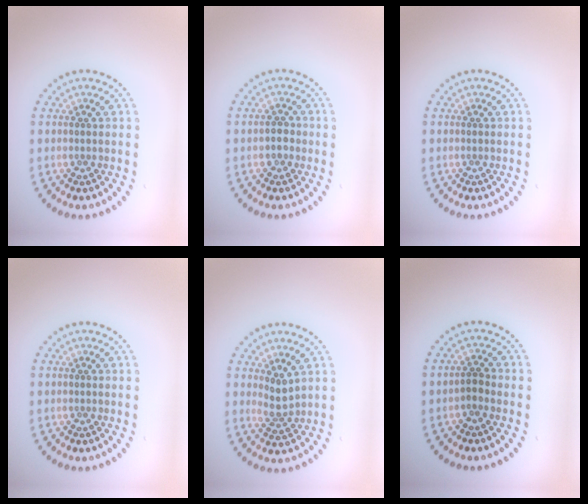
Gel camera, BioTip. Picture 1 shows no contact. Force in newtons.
{"total": 1.4, "press": 1.3, "slide": 0.6}
{"total": 0.0}
{"total": 0.0}
{"total": 1.8, "press": 1.3, "slide": 1.2}
{"total": 1.1, "press": 0.8, "slide": 0.7}